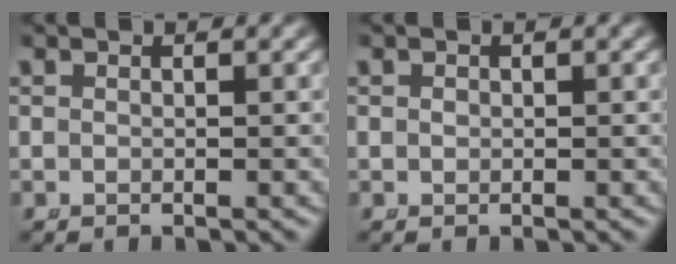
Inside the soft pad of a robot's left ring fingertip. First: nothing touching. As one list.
[{"total": 0.0}]